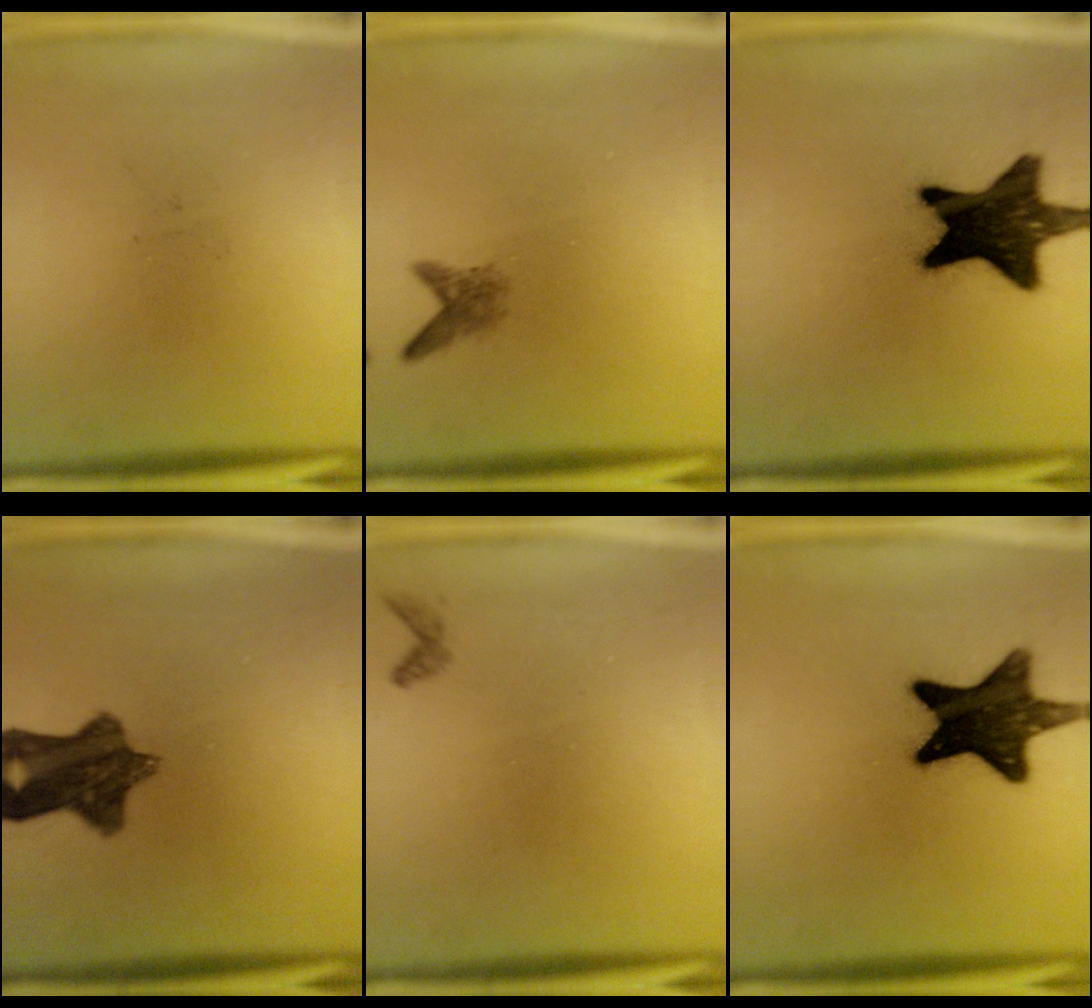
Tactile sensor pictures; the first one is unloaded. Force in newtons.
{"total": 2.1}
{"total": 17.6}
{"total": 9.8}
{"total": 0.7}
{"total": 14.7}